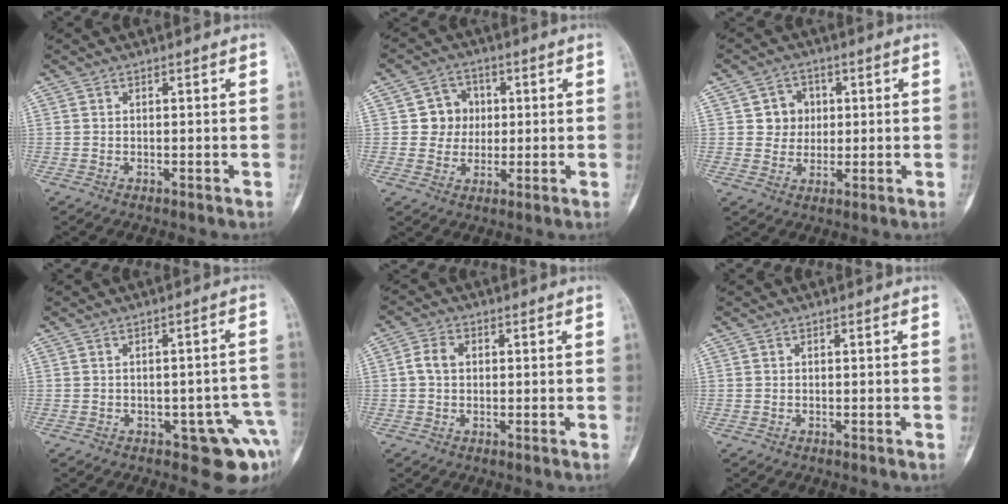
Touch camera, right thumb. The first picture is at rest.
{"total": 6.4, "force": [0.8, 6.1, 1.8], "torque": [0.013, 0.009, 0.008]}
{"total": 5.6, "force": [1.1, 5.2, 1.8], "torque": [0.007, 0.004, 0.014]}
{"total": 8.9, "force": [-3.9, 4.2, 6.7], "torque": [-0.041, 0.025, -0.041]}
{"total": 3.6, "force": [0.4, 2.7, 2.4], "torque": [-0.048, 0.011, 0.003]}
{"total": 0.0}